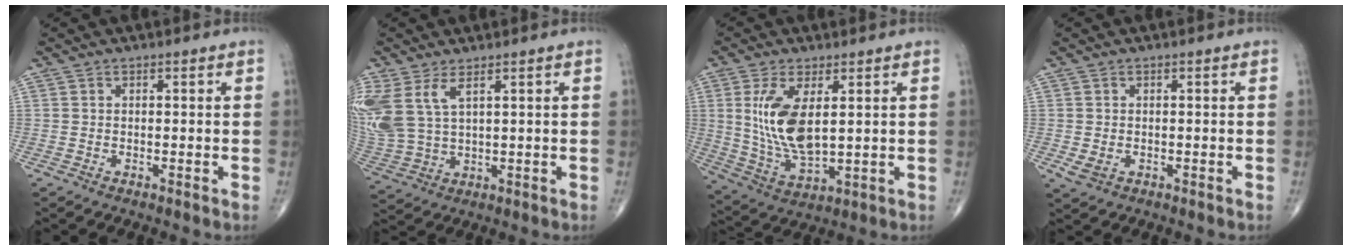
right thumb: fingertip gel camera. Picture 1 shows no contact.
{"total": 11.5, "force": [4.9, 5.8, 8.6], "torque": [-0.217, -0.011, 0.114]}
{"total": 12.4, "force": [2.6, 5.5, 10.8], "torque": [-0.217, -0.020, 0.065]}
{"total": 2.0, "force": [-0.4, 1.4, 1.4], "torque": [-0.024, -0.004, -0.001]}